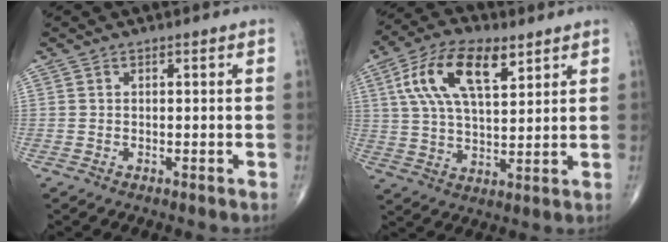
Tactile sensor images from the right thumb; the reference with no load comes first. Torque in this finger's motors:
{"motor_torque": [0.21, 0.37, 0.84, 0.36, 0.39]}